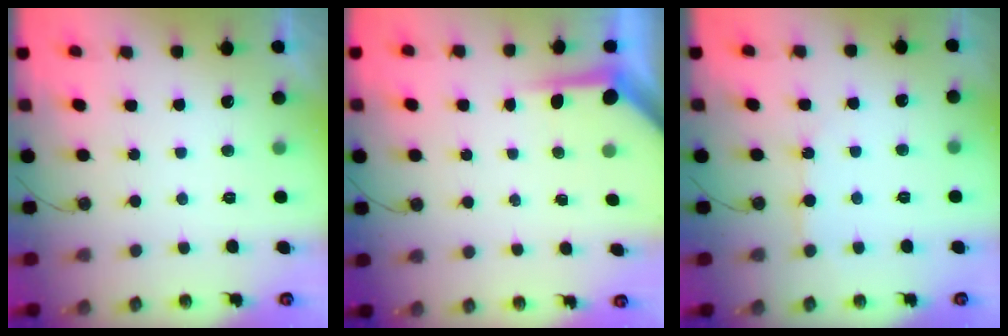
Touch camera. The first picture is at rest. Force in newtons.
{"total": 4.0, "press": 4.0, "slide": 0.3}
{"total": 4.9, "press": 4.9, "slide": 0.7}